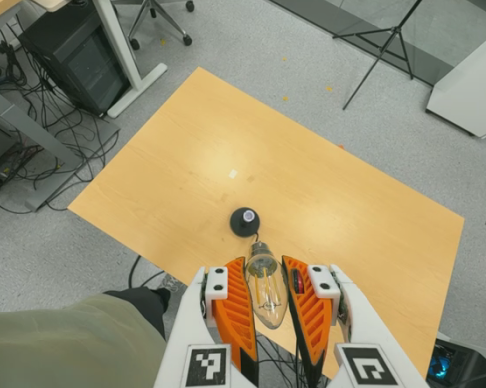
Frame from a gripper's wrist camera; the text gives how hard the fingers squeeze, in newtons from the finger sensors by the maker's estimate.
{"total": 21.3, "left": 24.2, "right": 18.4}